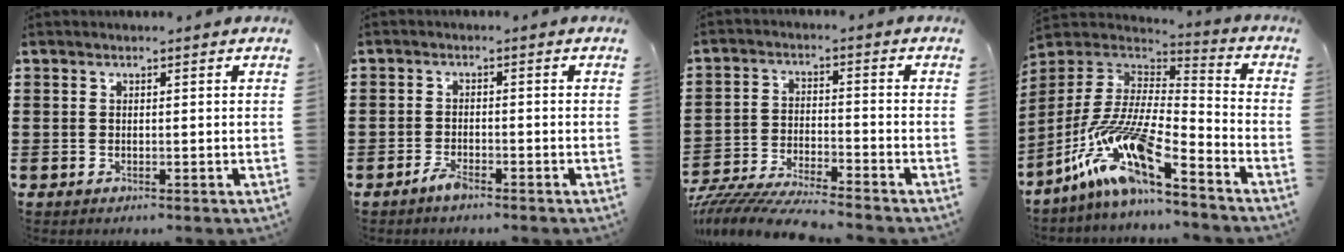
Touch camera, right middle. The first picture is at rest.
{"total": 2.1, "force": [-1.8, 0.6, 0.9], "torque": [-0.025, 0.001, -0.038]}
{"total": 6.9, "force": [-6.7, -0.2, 1.6], "torque": [-0.039, -0.007, -0.134]}
{"total": 13.1, "force": [-9.1, 2.3, 9.2], "torque": [-0.214, -0.015, -0.189]}